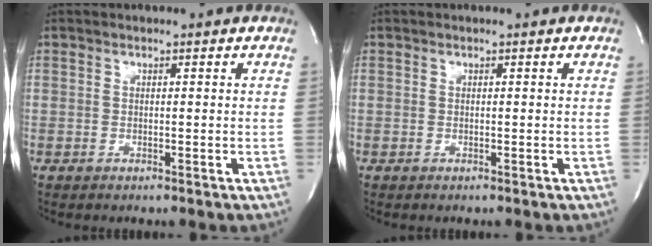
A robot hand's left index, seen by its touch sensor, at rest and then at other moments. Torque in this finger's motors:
{"motor_torque": [0.00, 0.00, 0.00, 0.00]}